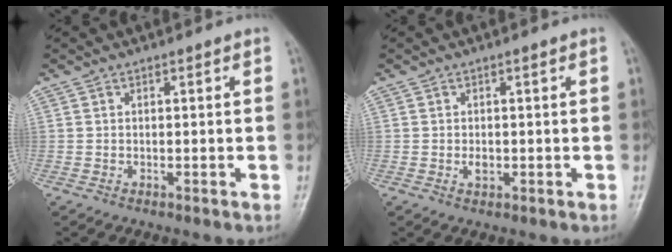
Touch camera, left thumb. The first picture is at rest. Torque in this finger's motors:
{"motor_torque": [0.16, 0.40, 0.15, 0.14, 0.00]}